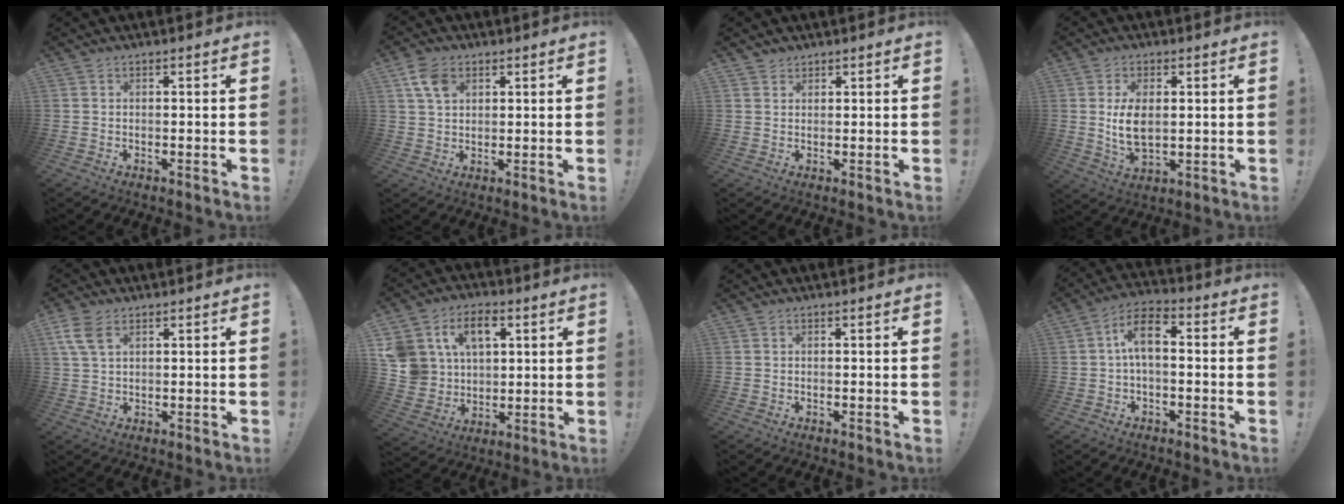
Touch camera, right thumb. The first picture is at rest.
{"total": 6.9, "force": [3.0, 4.6, 4.2], "torque": [-0.077, 0.002, 0.061]}
{"total": 1.9, "force": [1.6, 1.0, 0.0], "torque": [0.015, -0.014, 0.027]}
{"total": 8.7, "force": [1.0, 4.9, 7.1], "torque": [-0.127, -0.012, 0.014]}
{"total": 6.7, "force": [3.3, 3.6, 4.6], "torque": [-0.095, -0.004, 0.065]}
{"total": 14.6, "force": [6.1, 11.2, 7.2], "torque": [-0.124, -0.024, 0.121]}
{"total": 0.0}
{"total": 8.9, "force": [0.4, 4.4, 7.7], "torque": [-0.139, 0.014, 0.012]}